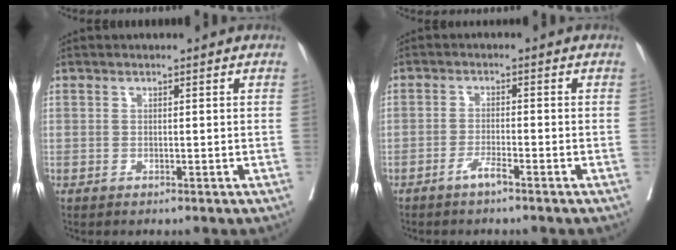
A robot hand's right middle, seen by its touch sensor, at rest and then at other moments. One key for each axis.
{"total": 2.2, "fx": -1.7, "fy": -0.1, "fz": 1.4, "tx": -0.027, "ty": 0.001, "tz": -0.032}